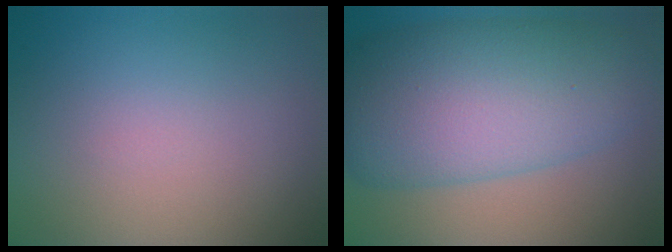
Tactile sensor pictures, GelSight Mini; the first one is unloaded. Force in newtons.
{"total": 11.1, "press": 11.1, "slide": 0.3}